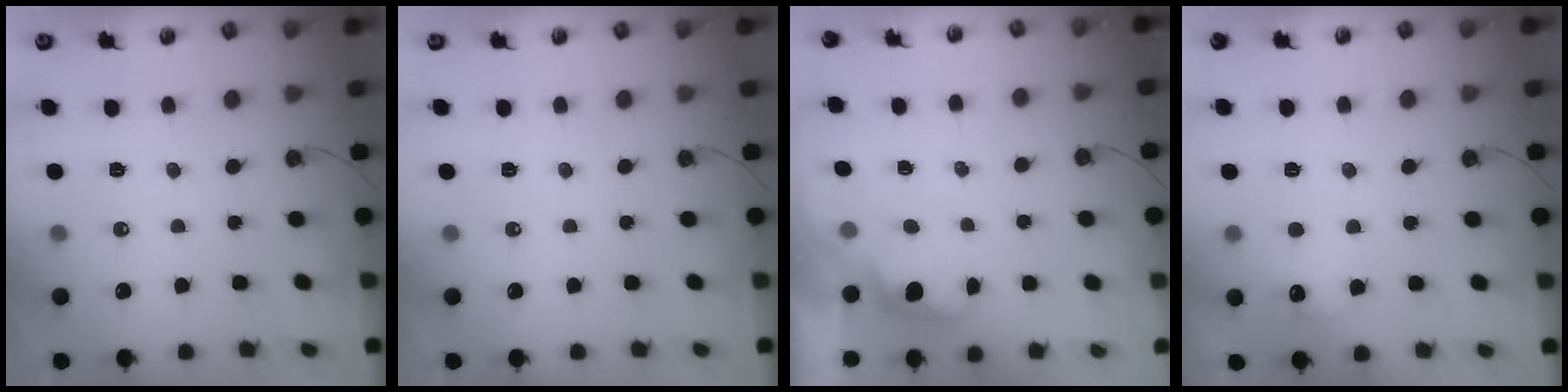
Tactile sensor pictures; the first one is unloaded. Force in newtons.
{"total": 0.0}
{"total": 1.2, "press": 1.0, "slide": 0.7}
{"total": 6.6, "press": 6.6, "slide": 0.5}